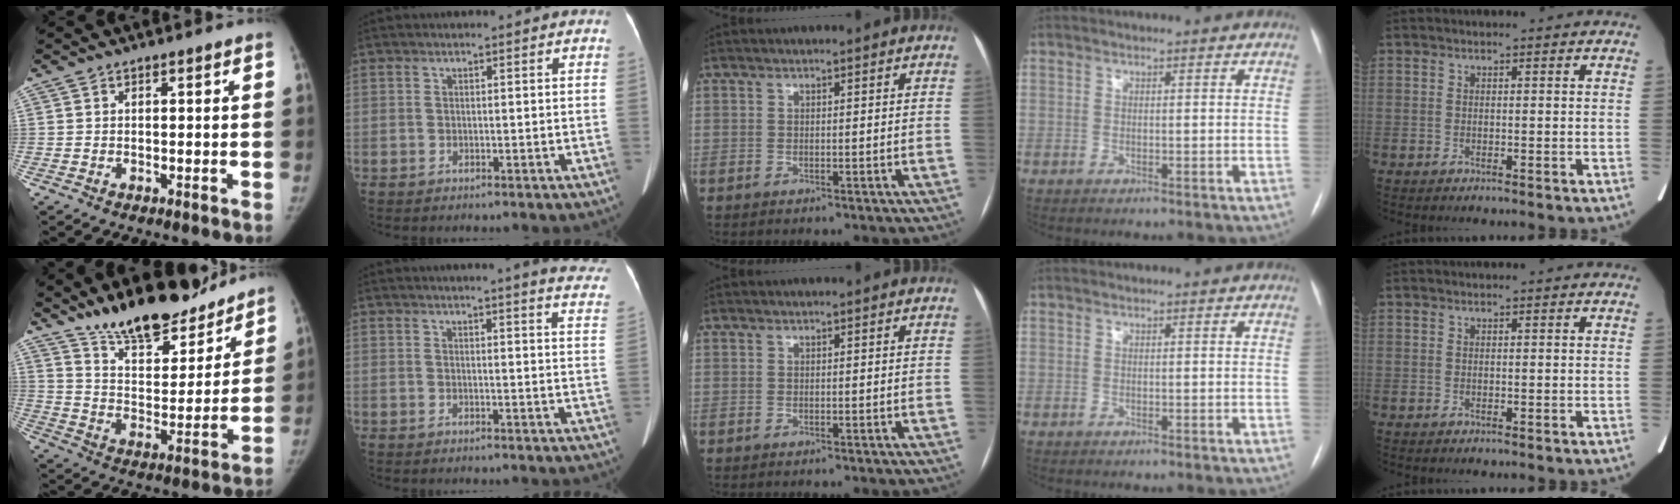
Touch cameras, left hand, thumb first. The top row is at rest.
{"thumb": {"total": 18.1, "force": [14.9, 6.2, 8.0], "torque": [-0.082, -0.097, 0.247]}, "index": {"total": 13.1, "force": [12.0, 0.2, 5.2], "torque": [-0.044, -0.060, 0.110]}}